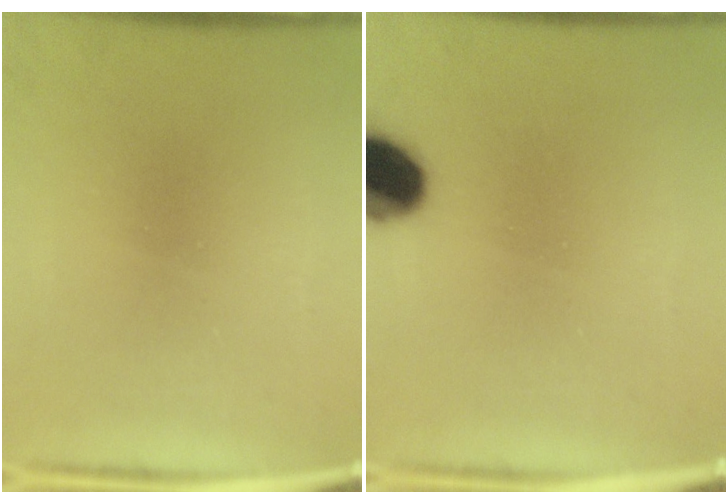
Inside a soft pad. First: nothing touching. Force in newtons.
{"total": 11.3}